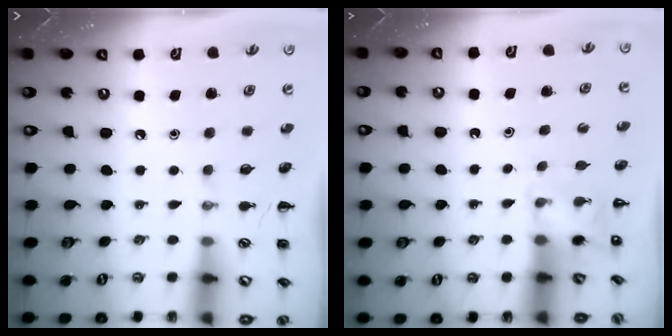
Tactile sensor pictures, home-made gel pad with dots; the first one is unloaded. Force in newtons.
{"total": 3.5, "press": 3.3, "slide": 1.2}